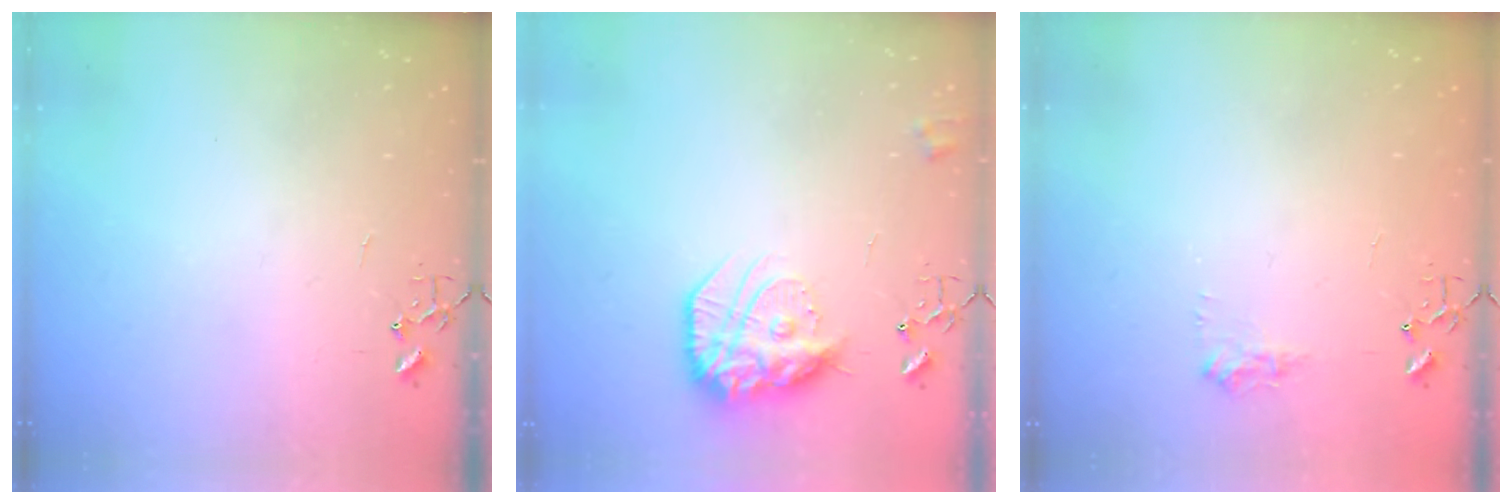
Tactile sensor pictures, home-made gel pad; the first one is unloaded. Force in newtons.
{"total": 17.3, "press": 17.2, "slide": 1.4}
{"total": 7.6, "press": 7.5, "slide": 0.3}